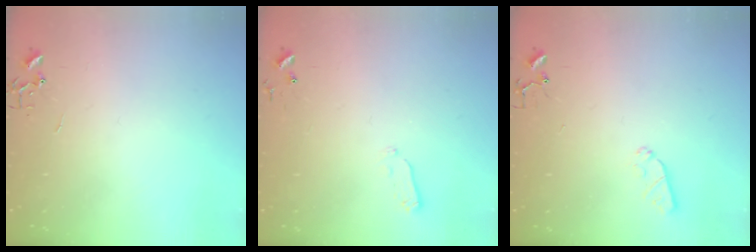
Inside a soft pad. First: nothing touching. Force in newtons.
{"total": 4.0, "press": 3.9, "slide": 0.9}
{"total": 5.2, "press": 5.2, "slide": 0.8}